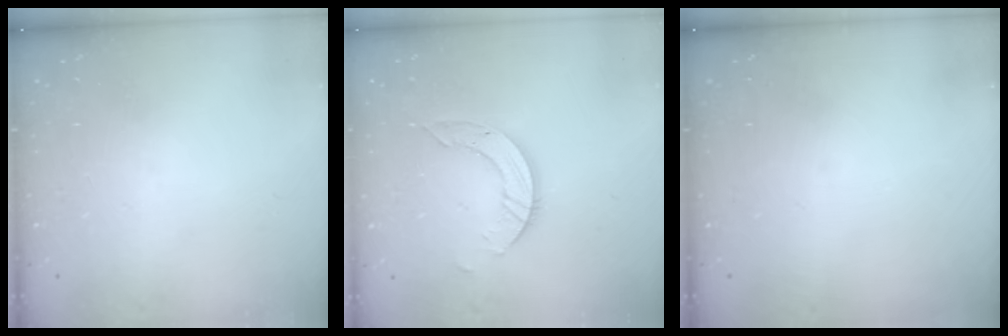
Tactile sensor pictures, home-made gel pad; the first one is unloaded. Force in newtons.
{"total": 5.8, "press": 5.8, "slide": 0.1}
{"total": 0.0}